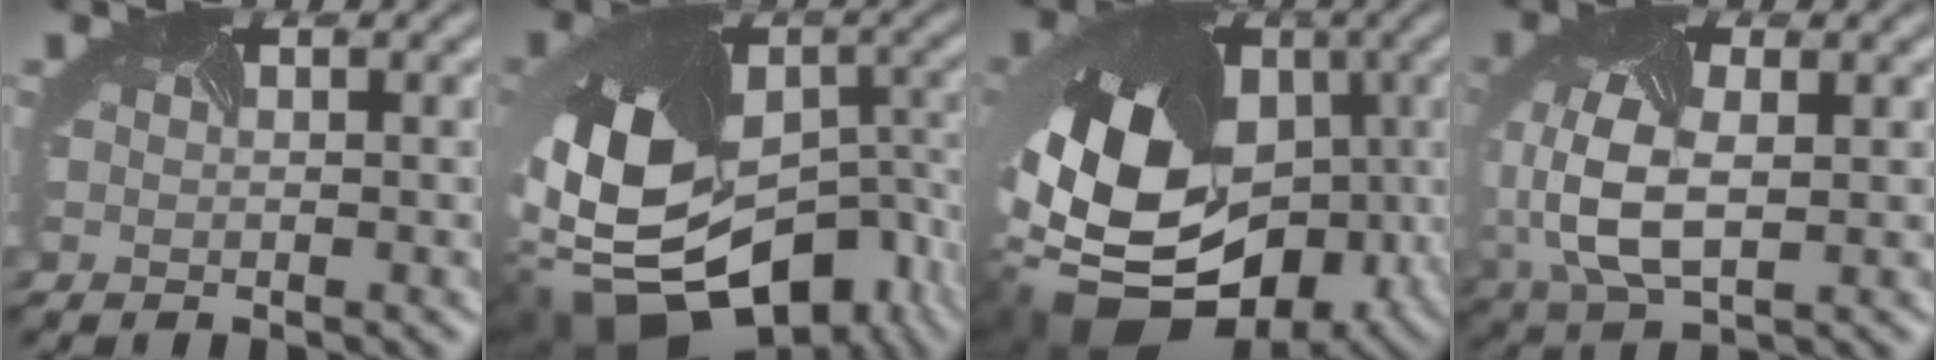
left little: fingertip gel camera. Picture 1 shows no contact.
{"total": 16.6, "force": [-7.7, 10.7, 10.2], "torque": [-0.207, -0.033, -0.100]}
{"total": 17.7, "force": [-3.8, 12.8, 11.6], "torque": [-0.210, -0.020, -0.048]}
{"total": 6.3, "force": [-0.5, 3.9, 5.0], "torque": [-0.134, -0.005, -0.006]}